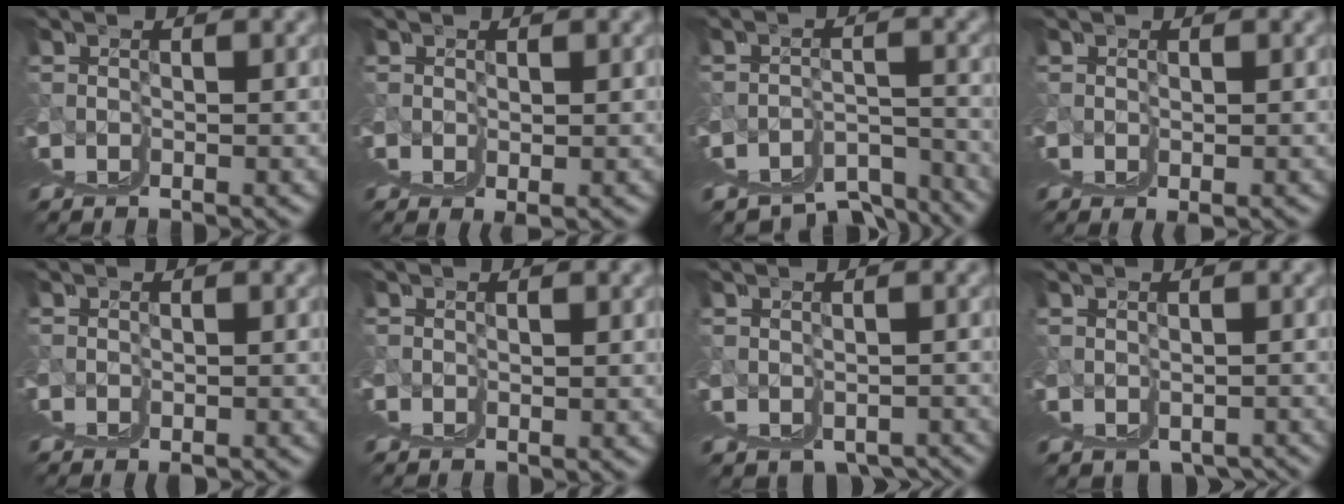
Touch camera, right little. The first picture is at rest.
{"total": 2.1, "force": [0.0, 1.7, 1.4], "torque": [-0.028, -0.006, 0.002]}
{"total": 4.3, "force": [-0.9, 1.7, 3.9], "torque": [-0.058, -0.008, 0.003]}
{"total": 1.3, "force": [0.0, 1.1, 0.7], "torque": [-0.016, -0.006, 0.001]}
{"total": 0.5, "force": [-0.1, 0.4, 0.3], "torque": [-0.006, 0.000, -0.001]}
{"total": 0.6, "force": [0.1, 0.5, 0.3], "torque": [-0.004, -0.005, 0.003]}
{"total": 3.4, "force": [-1.6, 2.4, 1.8], "torque": [-0.028, -0.020, -0.016]}
{"total": 3.0, "force": [-1.4, 2.2, 1.5], "torque": [-0.022, -0.019, -0.014]}